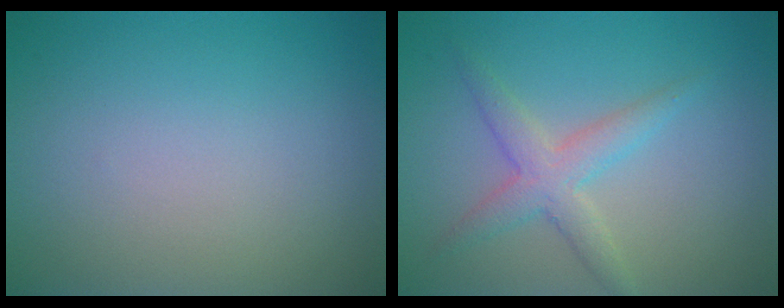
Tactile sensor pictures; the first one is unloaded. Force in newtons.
{"total": 3.0, "press": 3.0, "slide": 0.1}